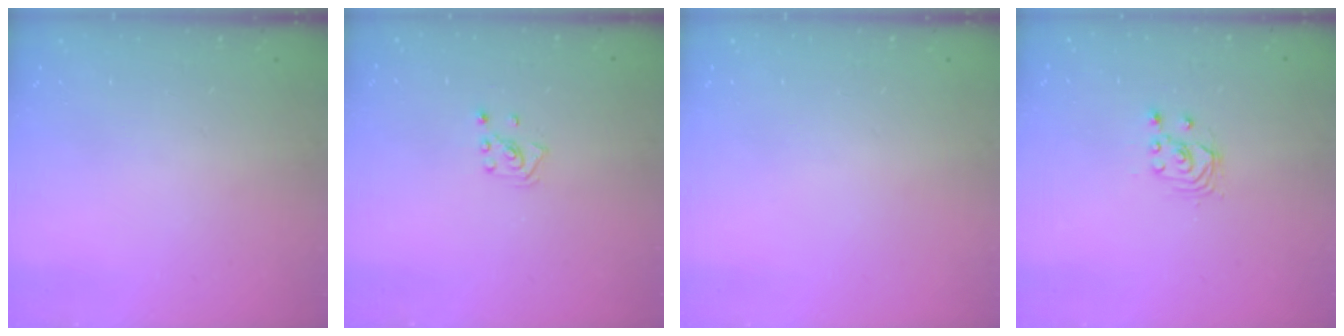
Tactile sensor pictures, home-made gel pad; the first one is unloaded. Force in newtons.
{"total": 2.6, "press": 2.6, "slide": 0.5}
{"total": 0.0}
{"total": 2.5, "press": 2.5, "slide": 0.2}